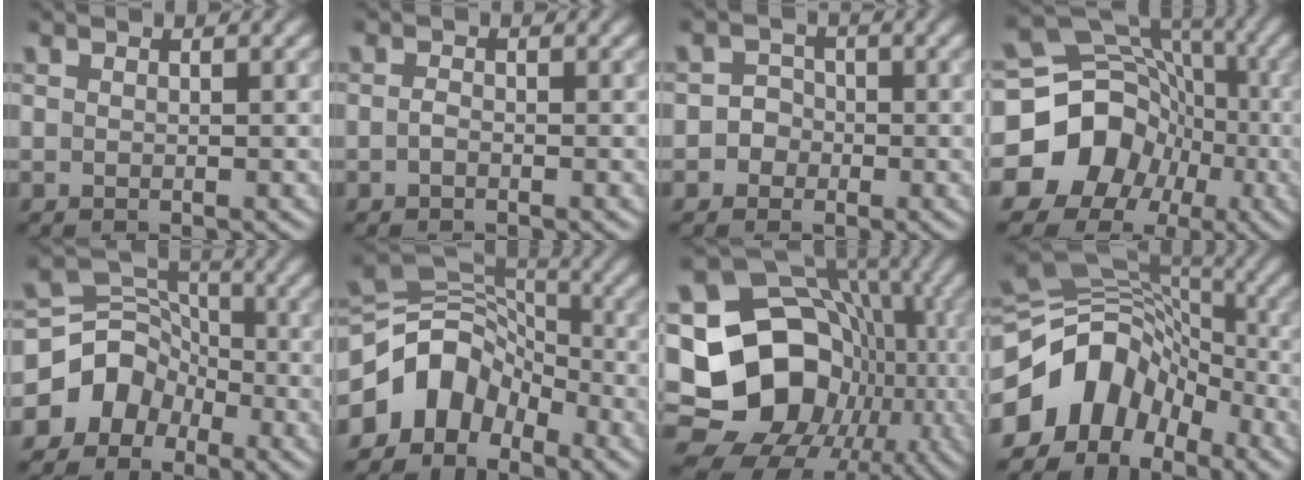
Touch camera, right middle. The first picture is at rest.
{"total": 0.7, "force": [-0.3, 0.4, 0.5], "torque": [-0.012, 0.000, -0.007]}
{"total": 2.5, "force": [-0.8, 2.3, 0.3], "torque": [0.027, 0.011, -0.028]}
{"total": 14.9, "force": [-5.1, 13.2, 4.8], "torque": [-0.102, -0.013, -0.105]}
{"total": 5.9, "force": [-3.0, 4.7, 1.7], "torque": [-0.014, 0.016, -0.071]}
{"total": 7.1, "force": [-3.6, 5.1, 3.3], "torque": [-0.049, 0.014, -0.082]}
{"total": 19.0, "force": [-3.3, 16.4, 9.1], "torque": [-0.134, 0.010, -0.071]}
{"total": 10.2, "force": [-4.7, 7.3, 5.4], "torque": [-0.092, 0.021, -0.105]}